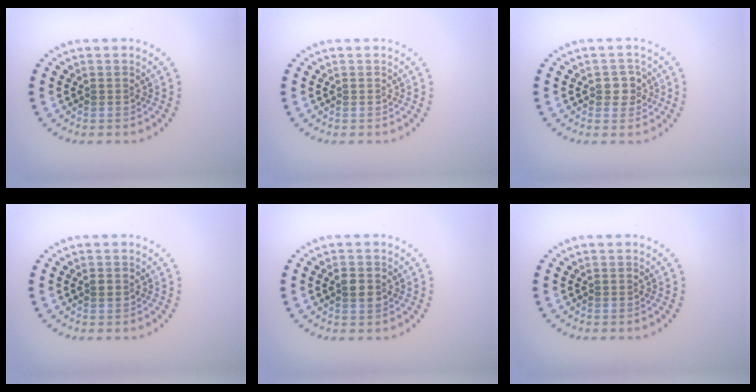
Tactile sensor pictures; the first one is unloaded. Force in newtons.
{"total": 0.0}
{"total": 1.9, "press": 1.8, "slide": 0.6}
{"total": 0.9, "press": 0.9, "slide": 0.0}
{"total": 2.2, "press": 2.2, "slide": 0.1}
{"total": 0.0}